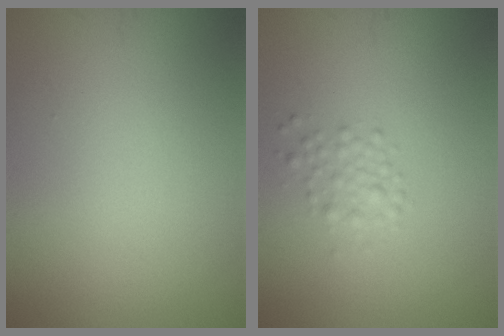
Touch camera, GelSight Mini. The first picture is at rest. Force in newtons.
{"total": 1.7, "press": 1.7, "slide": 0.1}